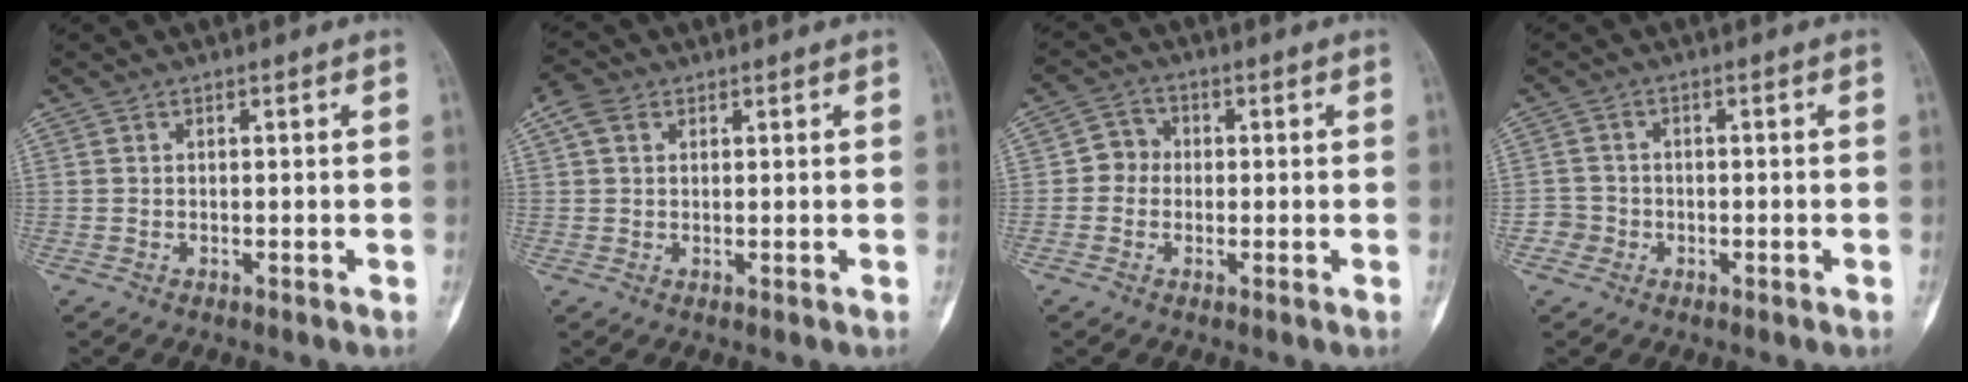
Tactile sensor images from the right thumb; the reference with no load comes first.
{"total": 3.6, "force": [1.5, 2.7, 1.9], "torque": [-0.036, 0.009, 0.030]}
{"total": 3.8, "force": [-0.3, 3.6, 1.4], "torque": [0.001, 0.011, -0.017]}
{"total": 2.5, "force": [-1.0, 2.2, -0.1], "torque": [0.020, 0.011, -0.025]}